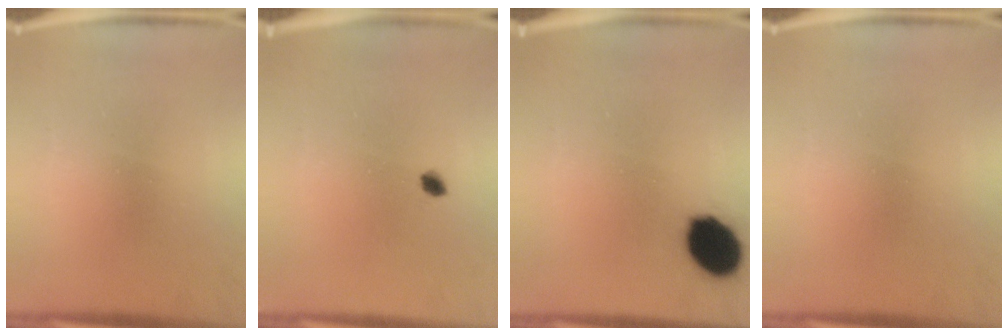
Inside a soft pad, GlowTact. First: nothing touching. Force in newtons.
{"total": 1.5}
{"total": 11.6}
{"total": 0.0}